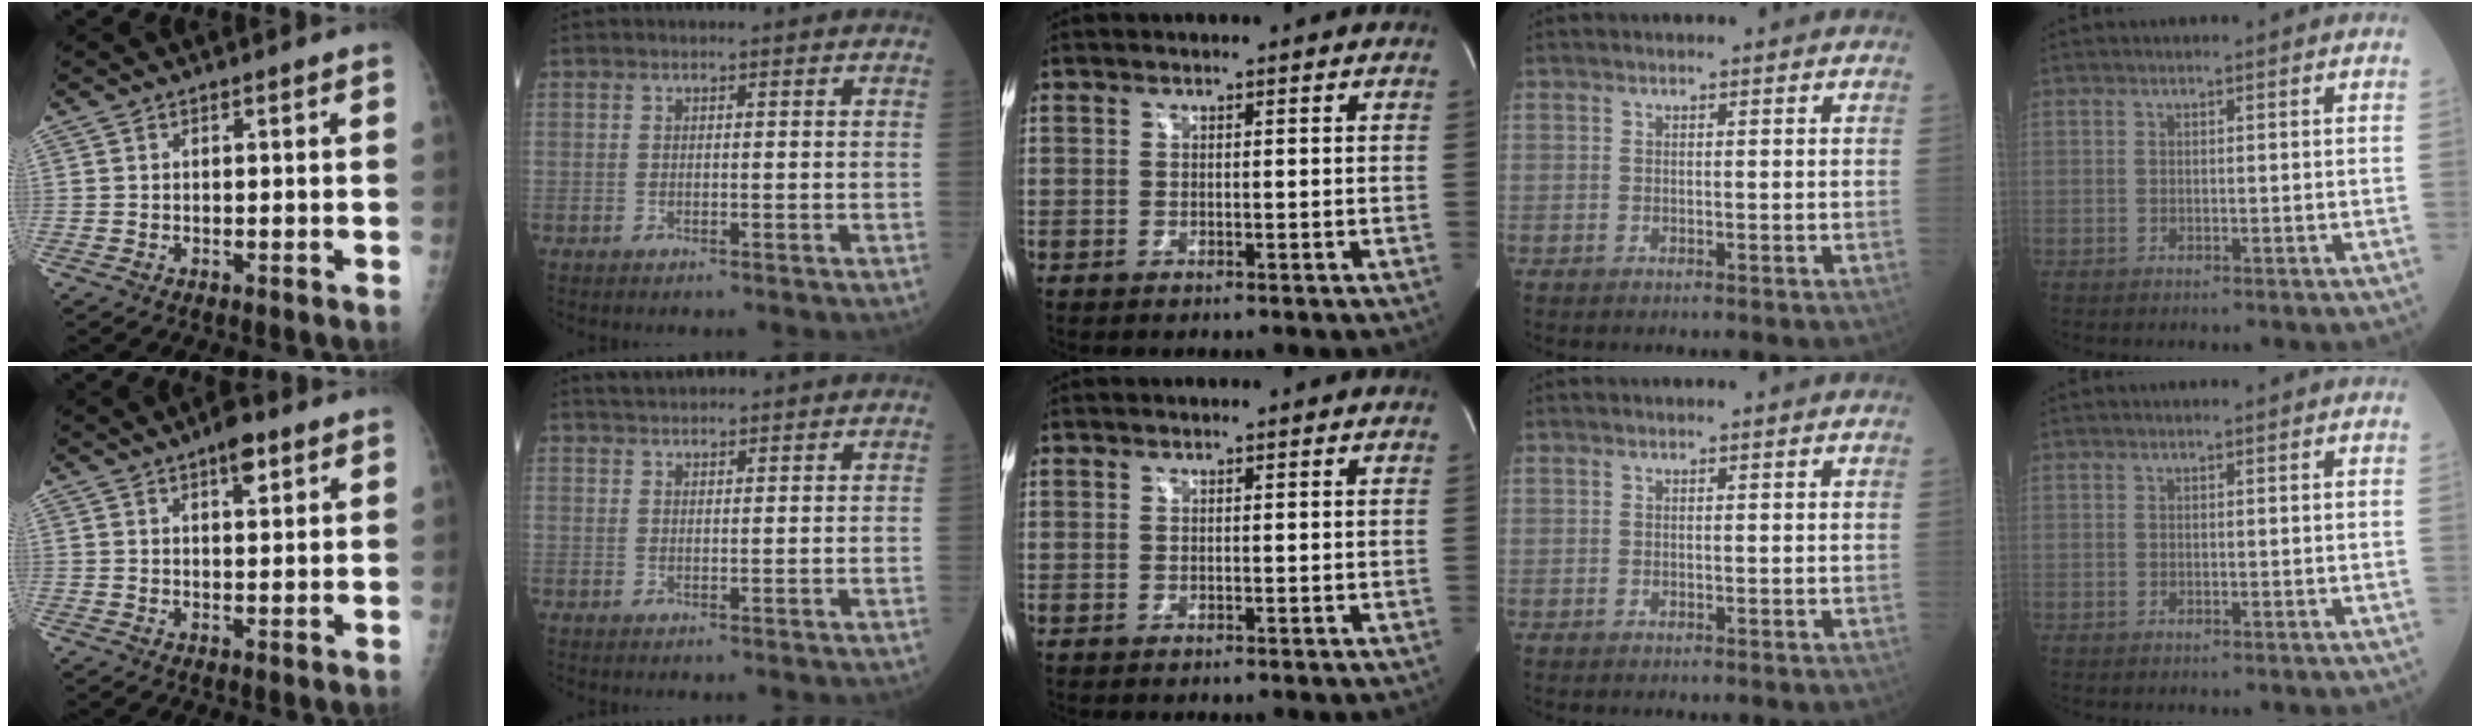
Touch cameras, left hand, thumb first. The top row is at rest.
{"thumb": {"total": 4.7, "force": [2.7, 1.9, 3.3], "torque": [-0.038, -0.010, 0.036]}, "index": {"total": 5.4, "force": [5.0, 1.2, 1.7], "torque": [-0.025, 0.037, 0.086]}}